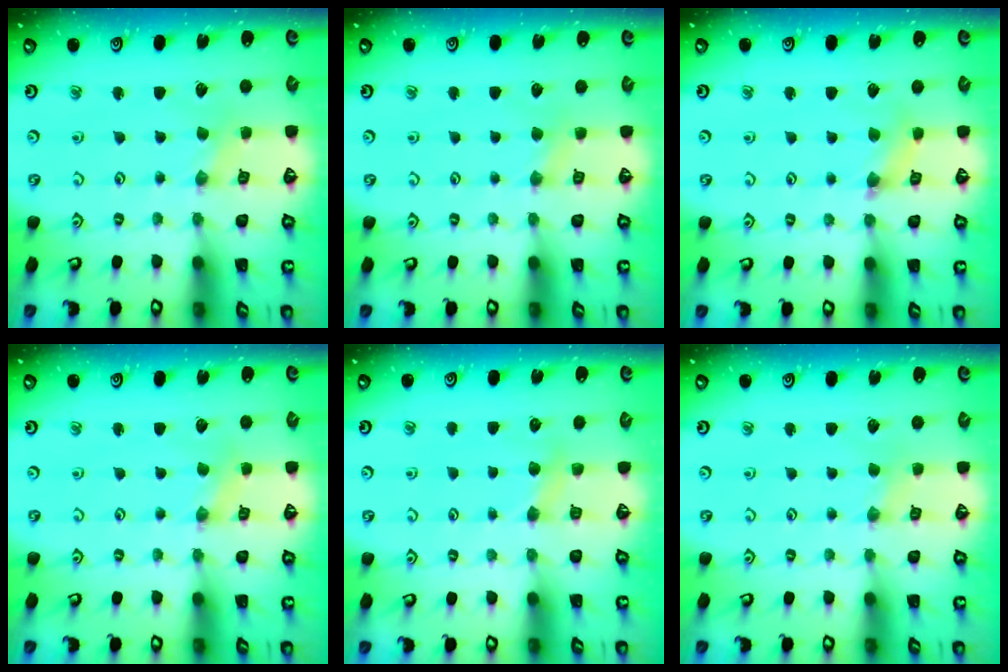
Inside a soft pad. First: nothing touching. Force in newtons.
{"total": 1.6, "press": 1.6, "slide": 0.4}
{"total": 3.3, "press": 3.3, "slide": 0.3}
{"total": 0.7, "press": 0.7, "slide": 0.2}
{"total": 3.9, "press": 3.9, "slide": 0.5}
{"total": 1.2, "press": 1.1, "slide": 0.2}